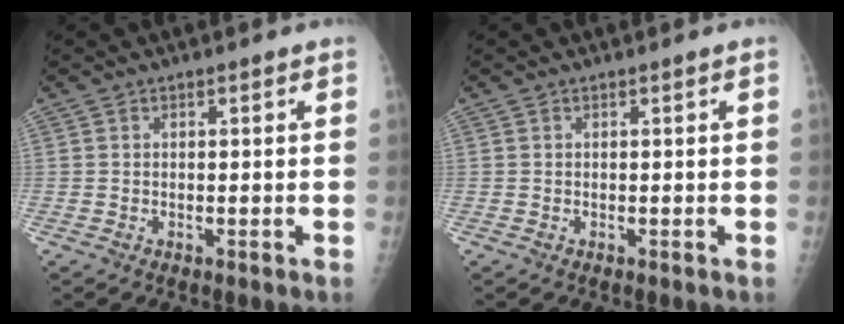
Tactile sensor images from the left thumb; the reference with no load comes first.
{"total": 0.0}